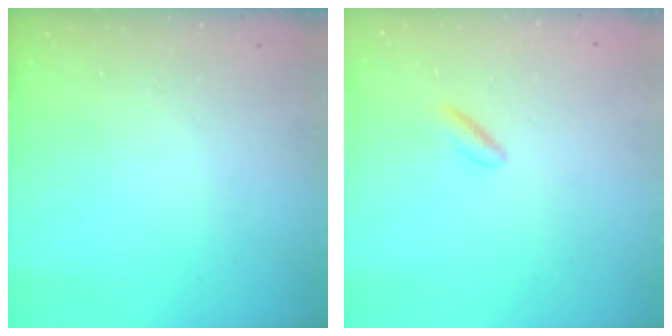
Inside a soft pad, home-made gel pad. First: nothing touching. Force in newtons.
{"total": 2.5, "press": 2.2, "slide": 1.3}